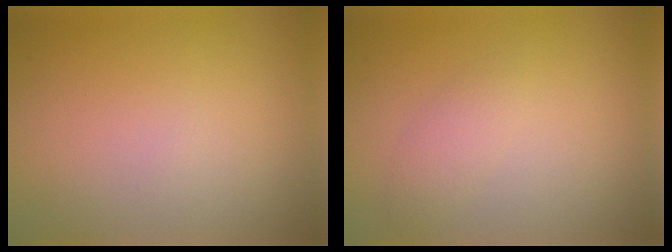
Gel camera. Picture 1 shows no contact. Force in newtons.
{"total": 1.4, "press": 1.4, "slide": 0.1}